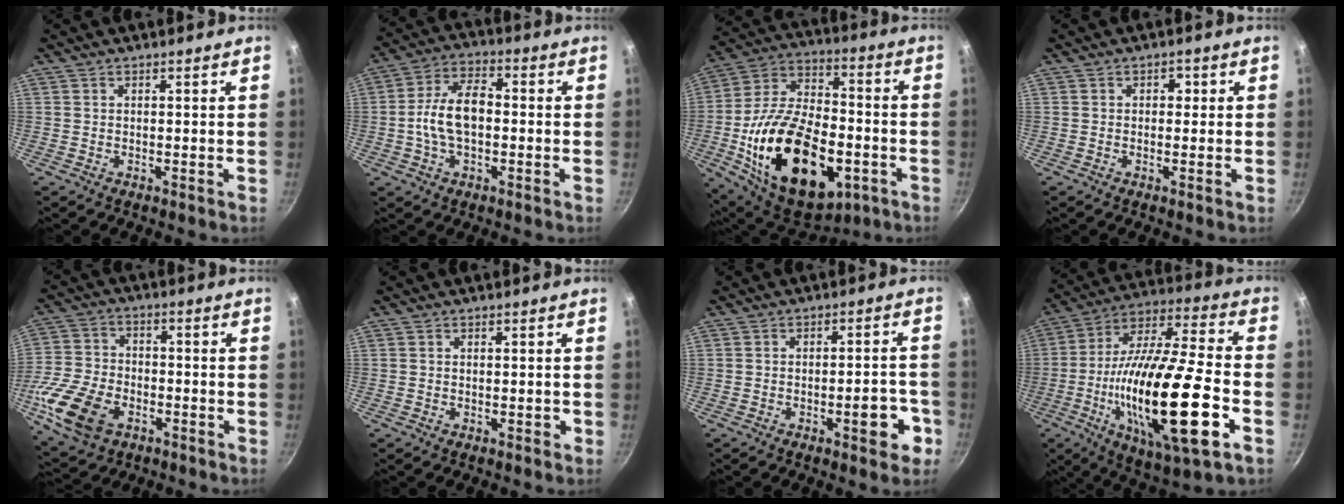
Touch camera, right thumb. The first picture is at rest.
{"total": 10.4, "force": [-0.9, 6.0, 8.5], "torque": [-0.144, 0.033, -0.025]}
{"total": 30.2, "force": [-8.1, 17.3, 23.4], "torque": [-0.388, 0.026, -0.123]}
{"total": 1.8, "force": [0.2, 1.3, 1.3], "torque": [-0.010, 0.000, -0.002]}
{"total": 14.7, "force": [-5.8, 9.5, 9.7], "torque": [-0.190, 0.018, -0.113]}
{"total": 0.7, "force": [-0.3, 0.5, 0.4], "torque": [-0.002, 0.005, -0.003]}
{"total": 7.6, "force": [-3.3, 2.9, 6.2], "torque": [-0.050, 0.030, -0.041]}
{"total": 29.0, "force": [-7.9, 8.2, 26.7], "torque": [-0.464, 0.017, -0.133]}